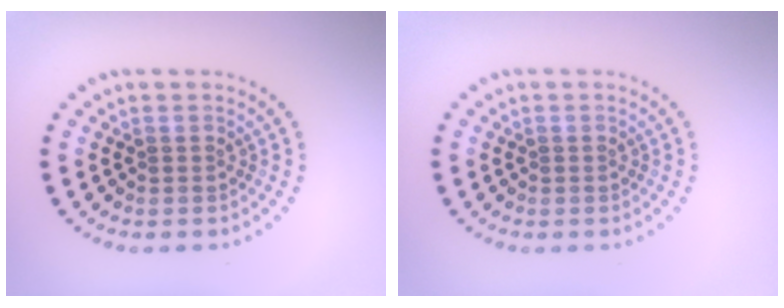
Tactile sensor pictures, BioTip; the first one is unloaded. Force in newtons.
{"total": 0.0}